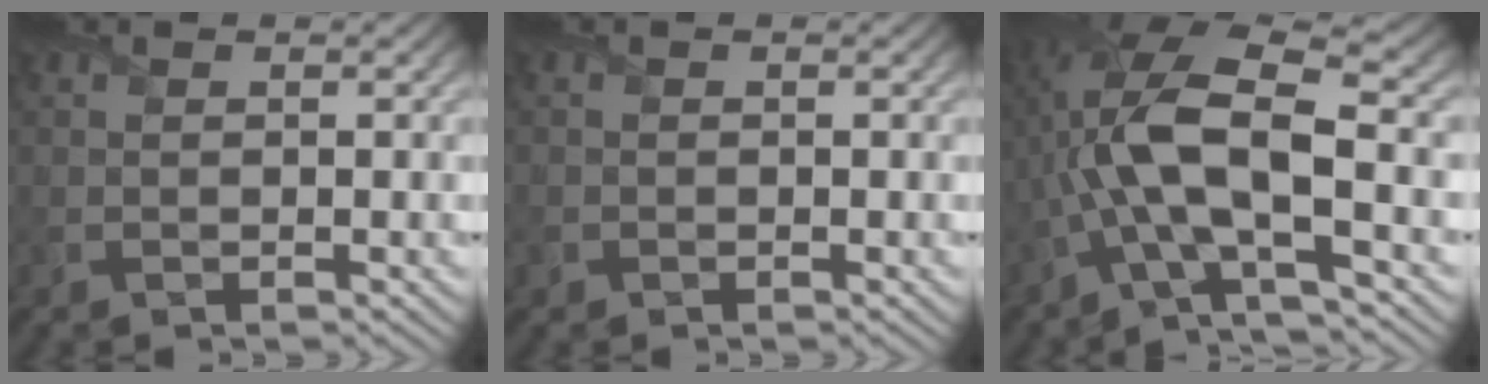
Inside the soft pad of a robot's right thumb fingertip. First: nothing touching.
{"total": 0.7, "force": [-0.3, 0.6, 0.0], "torque": [0.002, -0.004, -0.009]}
{"total": 13.4, "force": [-1.7, 4.9, 12.3], "torque": [-0.277, 0.009, -0.043]}